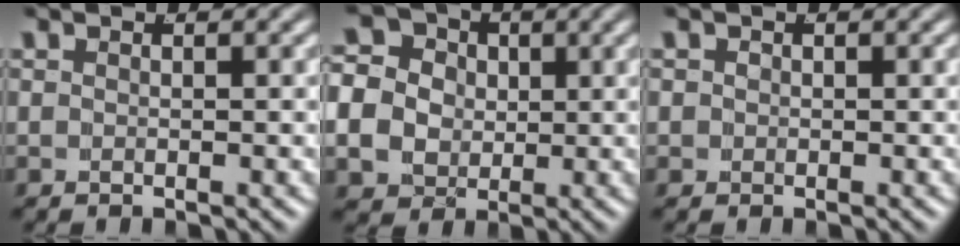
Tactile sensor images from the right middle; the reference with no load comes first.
{"total": 10.6, "force": [0.8, 9.3, 5.0], "torque": [-0.121, -0.023, 0.011]}
{"total": 1.1, "force": [-0.2, 1.1, 0.1], "torque": [-0.008, -0.010, 0.002]}